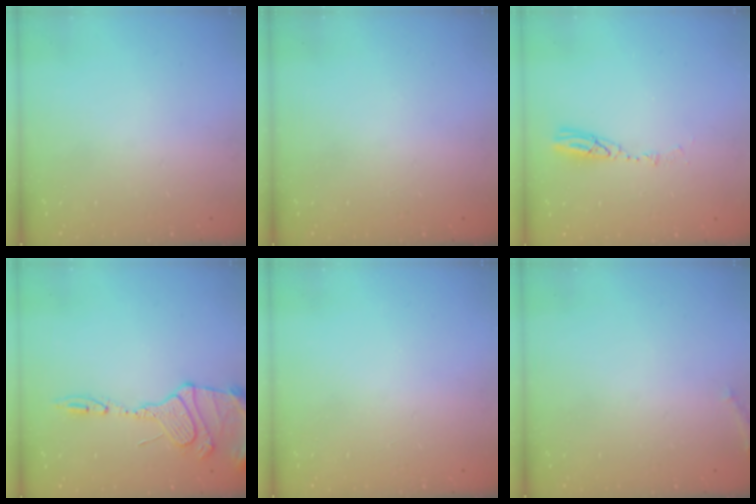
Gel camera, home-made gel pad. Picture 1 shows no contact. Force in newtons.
{"total": 0.0}
{"total": 4.7, "press": 4.6, "slide": 0.5}
{"total": 14.4, "press": 14.4, "slide": 1.5}
{"total": 0.0}
{"total": 5.1, "press": 4.8, "slide": 1.8}